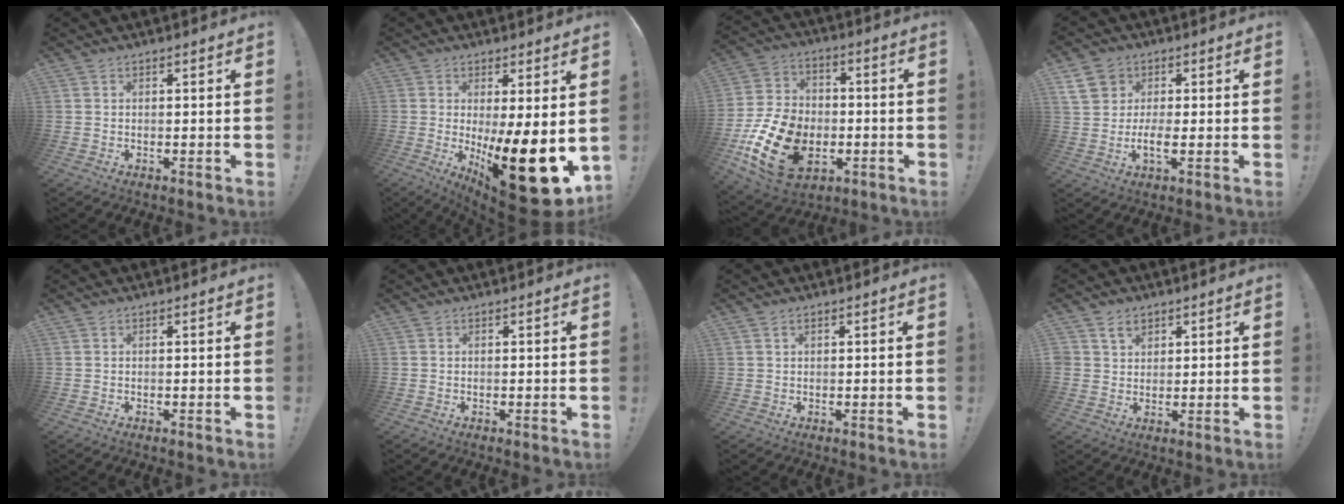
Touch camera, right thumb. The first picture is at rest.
{"total": 18.4, "force": [-3.4, 4.3, 17.5], "torque": [-0.233, -0.017, -0.042]}
{"total": 19.5, "force": [-6.4, 13.8, 12.2], "torque": [-0.224, 0.041, -0.101]}
{"total": 7.5, "force": [0.8, 5.7, 4.8], "torque": [-0.082, 0.001, 0.018]}
{"total": 0.0}
{"total": 0.0}
{"total": 0.7, "force": [0.5, 0.4, 0.3], "torque": [-0.002, -0.002, 0.009]}
{"total": 5.1, "force": [2.9, 3.9, 1.4], "torque": [-0.023, -0.010, 0.055]}